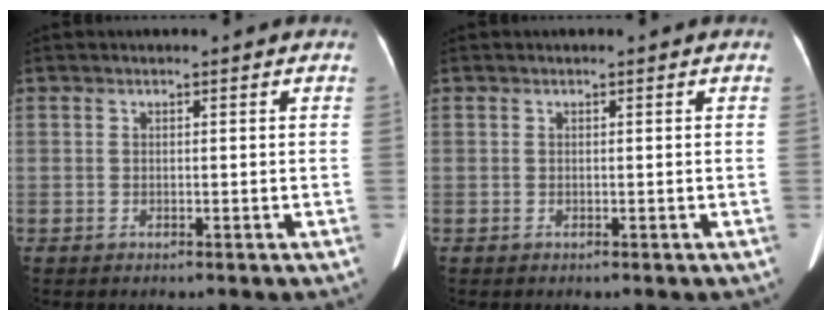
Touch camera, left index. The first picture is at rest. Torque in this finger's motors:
{"motor_torque": [0.00, 0.00, 0.00, 0.00]}